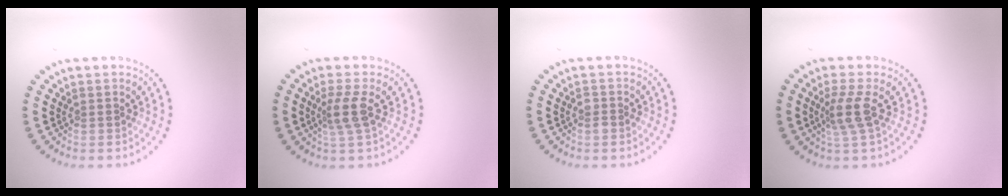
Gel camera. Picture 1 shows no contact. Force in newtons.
{"total": 2.5, "press": 2.0, "slide": 1.5}
{"total": 1.0, "press": 1.0, "slide": 0.2}
{"total": 2.7, "press": 2.1, "slide": 1.7}